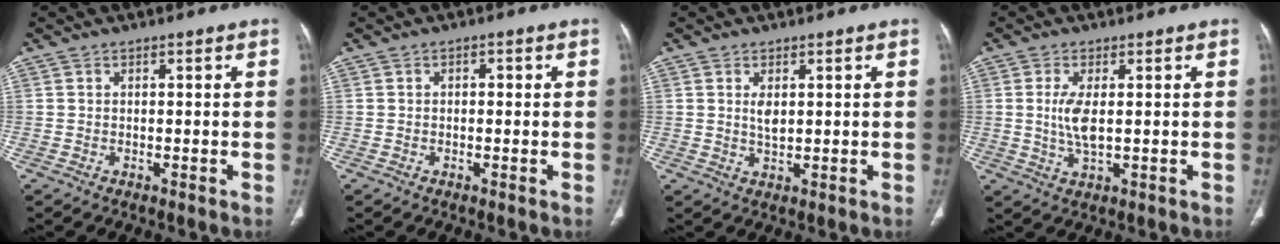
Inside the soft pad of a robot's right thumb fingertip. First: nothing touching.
{"total": 1.3, "force": [0.1, 0.8, 1.0], "torque": [-0.011, 0.007, -0.001]}
{"total": 2.7, "force": [0.7, 1.3, 2.3], "torque": [-0.039, -0.007, 0.017]}
{"total": 5.2, "force": [0.4, 1.9, 4.8], "torque": [-0.109, -0.010, 0.013]}